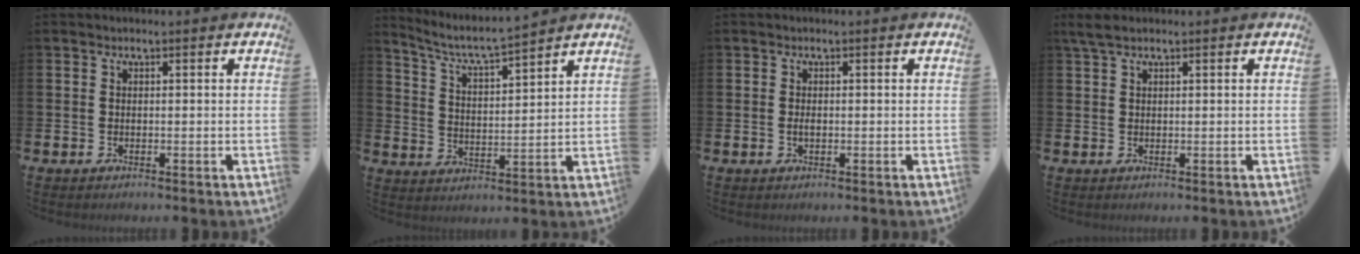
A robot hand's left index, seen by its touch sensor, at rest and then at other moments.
{"total": 5.6, "force": [5.4, 0.2, 1.6], "torque": [-0.060, -0.037, 0.091]}
{"total": 0.8, "force": [-0.1, 0.4, 0.7], "torque": [-0.015, 0.001, -0.003]}
{"total": 2.0, "force": [1.5, 0.6, 1.2], "torque": [-0.024, 0.004, 0.026]}